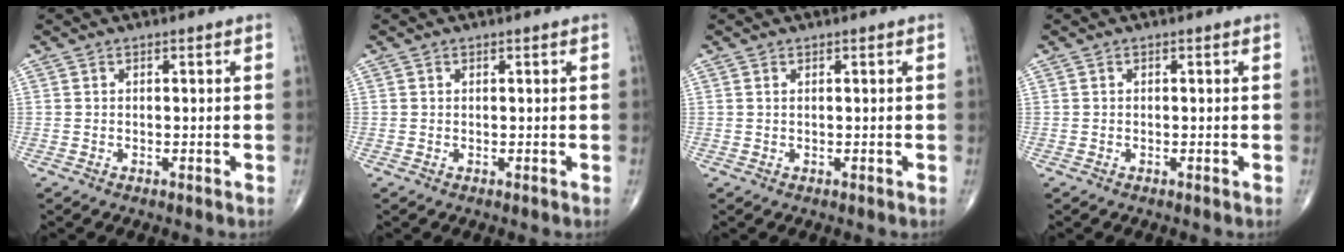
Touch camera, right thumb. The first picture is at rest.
{"total": 0.0}
{"total": 0.0}
{"total": 0.0}